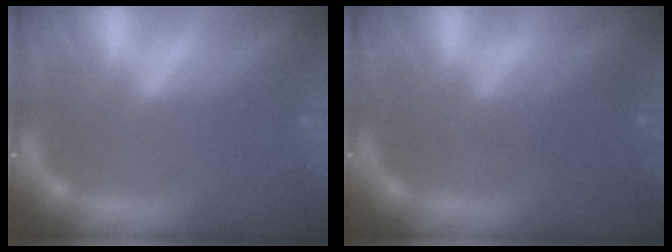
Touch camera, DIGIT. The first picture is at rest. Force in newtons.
{"total": 2.5}